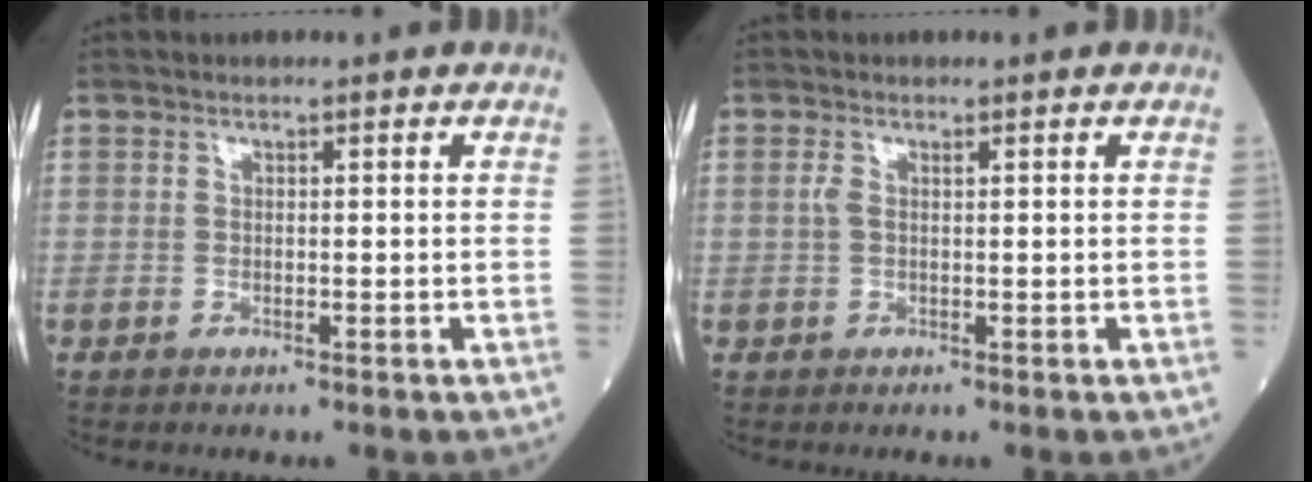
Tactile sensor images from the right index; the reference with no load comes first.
{"total": 1.2, "force": [0.3, 0.5, 1.1], "torque": [-0.034, 0.009, 0.007]}